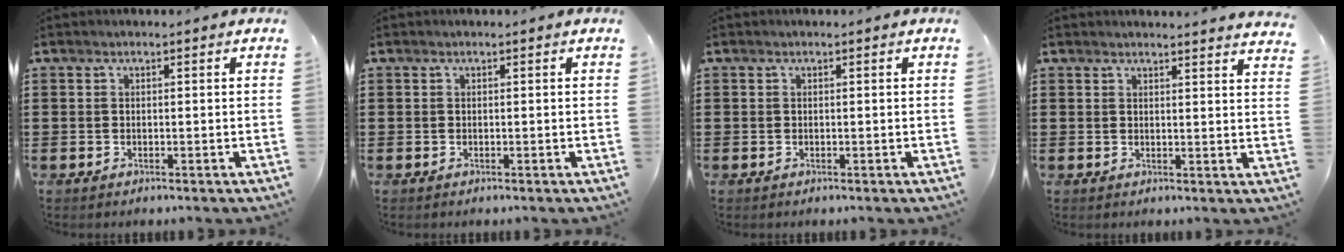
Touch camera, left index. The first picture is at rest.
{"total": 0.0}
{"total": 0.0}
{"total": 2.4, "force": [2.3, -0.5, 0.3], "torque": [-0.011, -0.010, 0.045]}